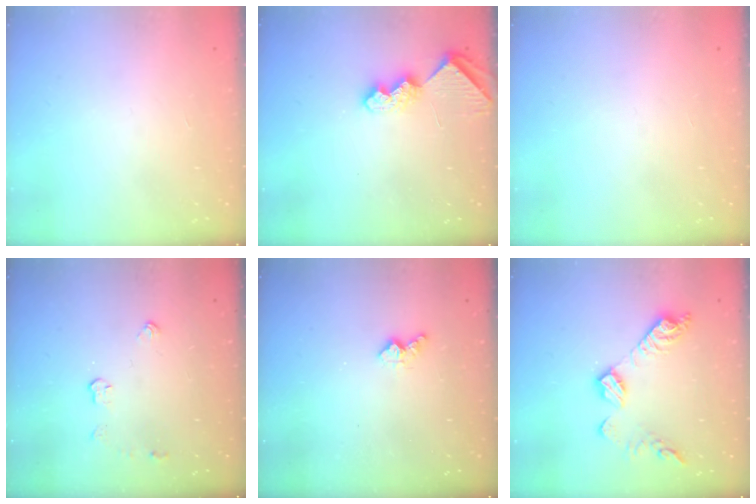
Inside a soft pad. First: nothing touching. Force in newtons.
{"total": 6.9, "press": 6.9, "slide": 0.6}
{"total": 0.0}
{"total": 4.3, "press": 4.2, "slide": 0.7}
{"total": 4.0, "press": 4.0, "slide": 0.6}
{"total": 11.7, "press": 11.7, "slide": 0.4}